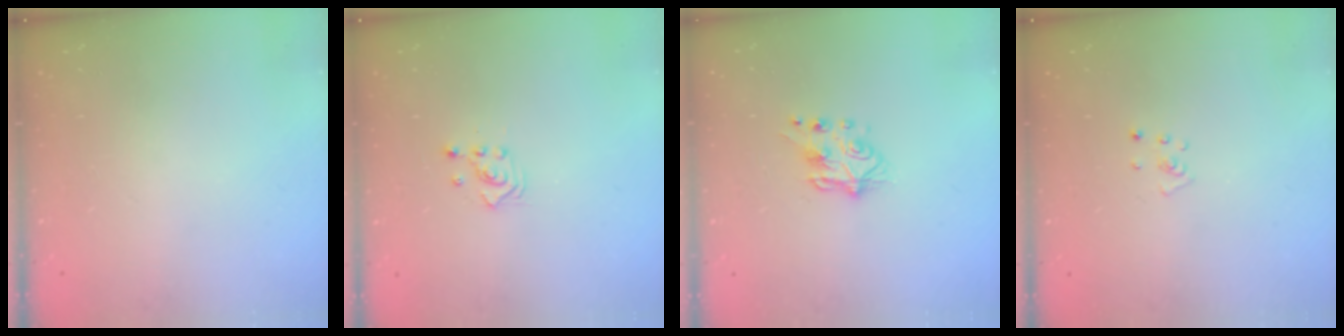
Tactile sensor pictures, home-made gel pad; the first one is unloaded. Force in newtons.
{"total": 2.3, "press": 2.3, "slide": 0.3}
{"total": 6.5, "press": 6.5, "slide": 0.6}
{"total": 2.2, "press": 2.2, "slide": 0.2}